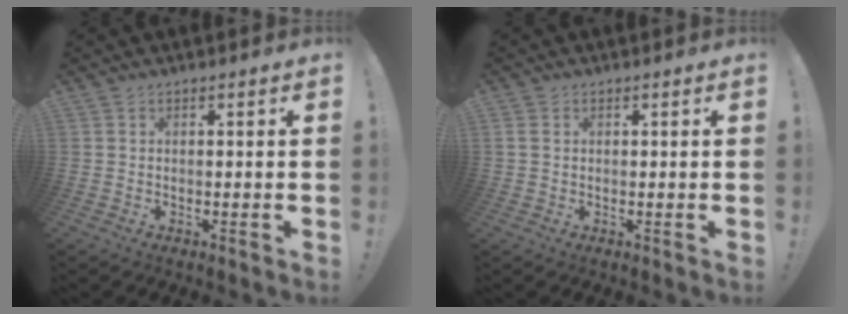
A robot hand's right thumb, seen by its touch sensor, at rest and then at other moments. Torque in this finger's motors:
{"motor_torque": [-0.04, -0.12, -0.02, -0.04, 0.01]}